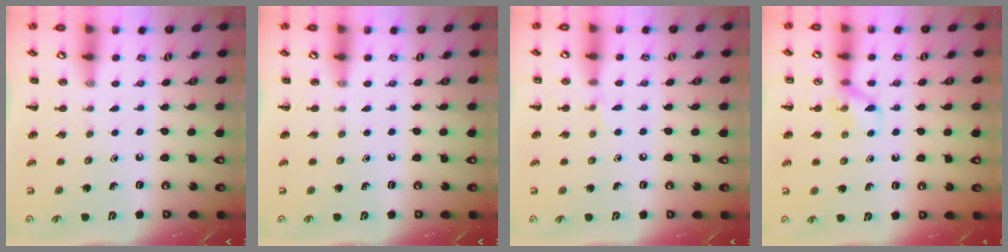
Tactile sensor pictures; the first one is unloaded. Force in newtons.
{"total": 0.0}
{"total": 3.7, "press": 3.6, "slide": 1.1}
{"total": 7.7, "press": 7.7, "slide": 0.6}